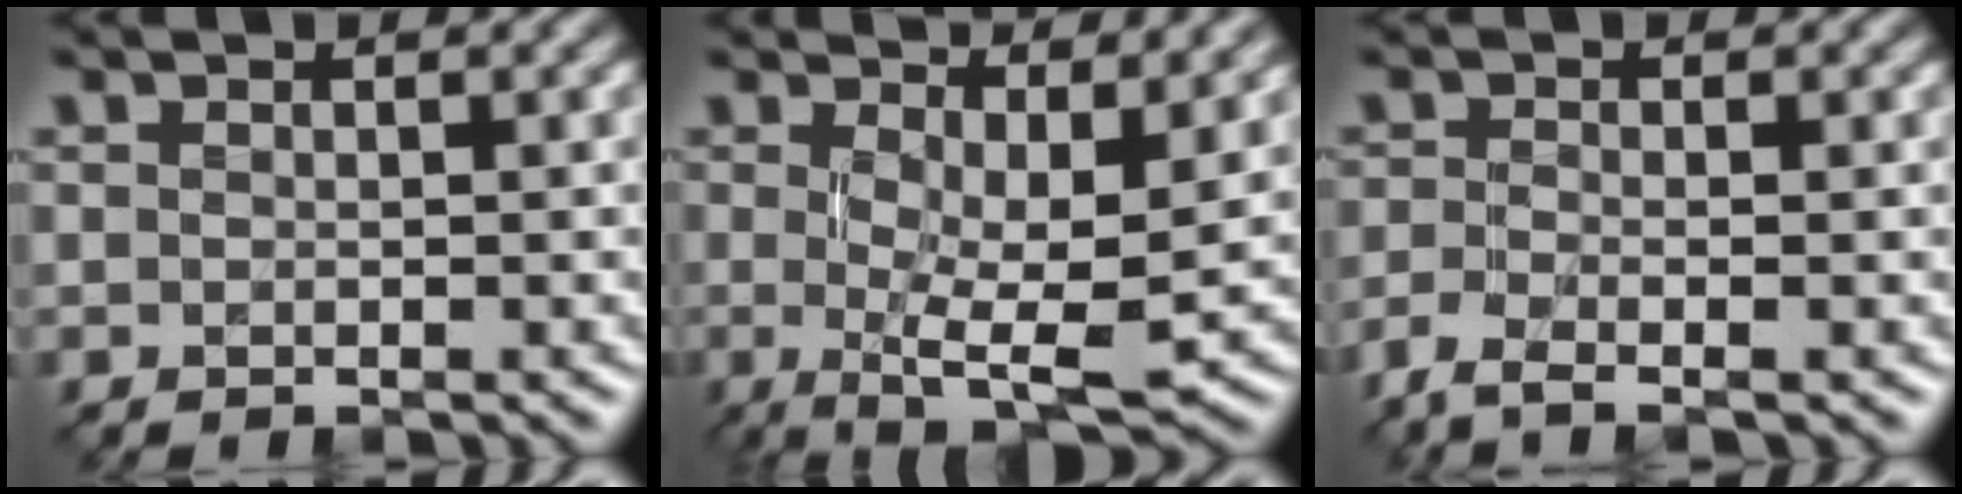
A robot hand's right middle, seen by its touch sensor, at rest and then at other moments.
{"total": 8.4, "force": [1.7, 2.6, 7.8], "torque": [-0.112, -0.009, 0.030]}
{"total": 2.8, "force": [-2.0, 0.6, 1.9], "torque": [-0.042, -0.015, -0.054]}